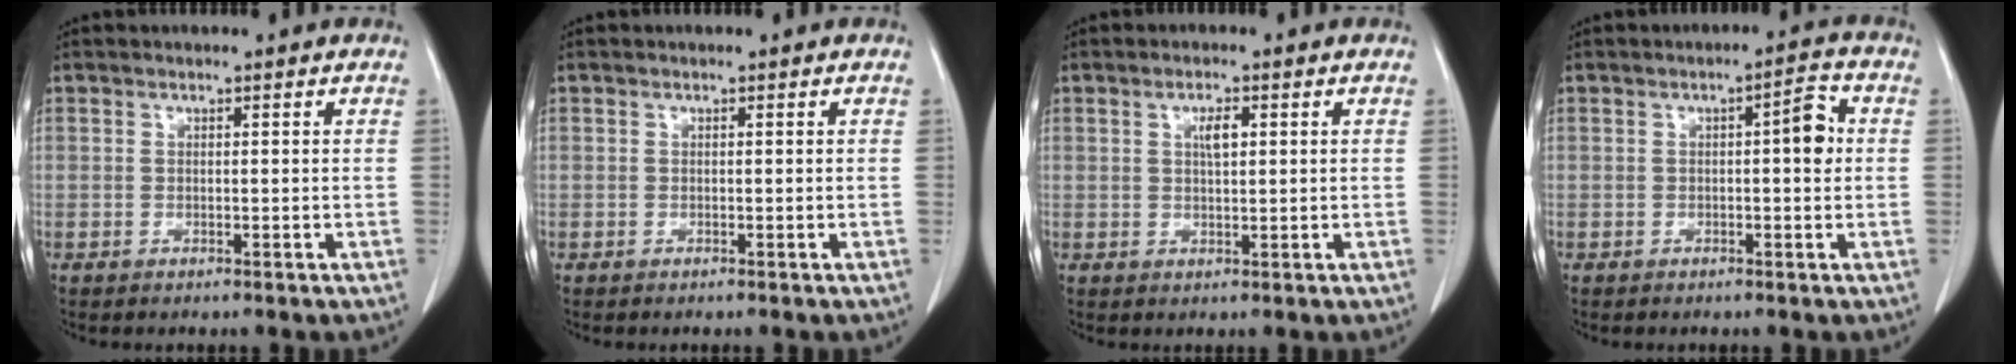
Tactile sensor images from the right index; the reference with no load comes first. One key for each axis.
{"total": 0.0}
{"total": 2.5, "fx": 0.8, "fy": 0.7, "fz": 2.2, "tx": -0.042, "ty": 0.000, "tz": 0.014}
{"total": 3.9, "fx": 0.4, "fy": 0.8, "fz": 3.8, "tx": -0.050, "ty": 0.010, "tz": 0.002}